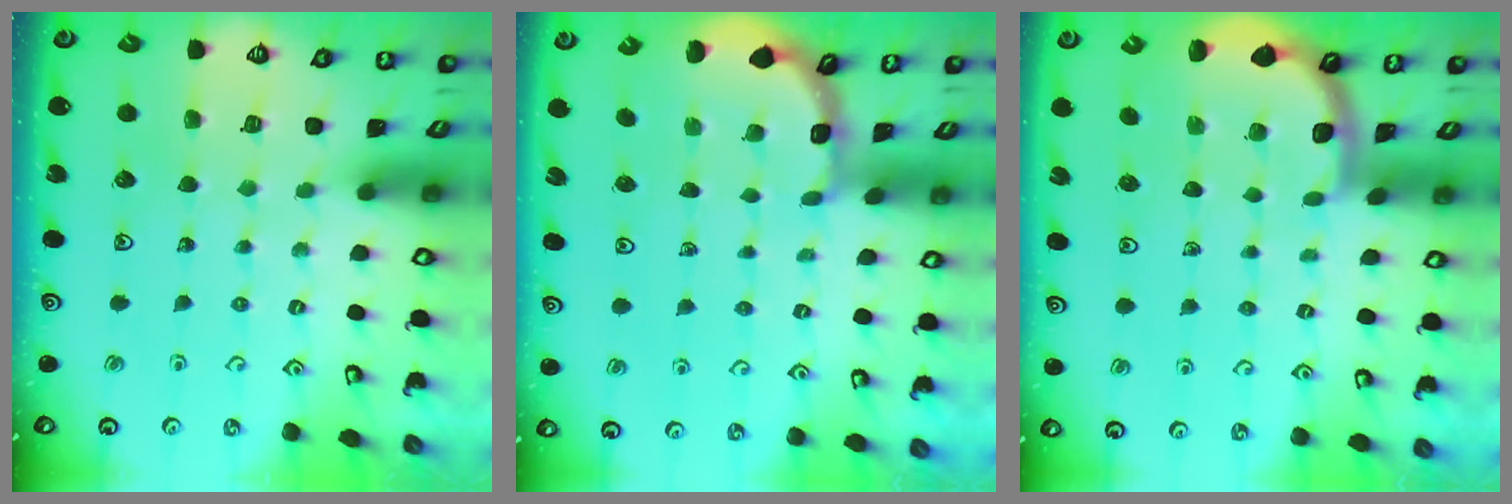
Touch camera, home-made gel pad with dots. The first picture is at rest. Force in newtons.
{"total": 2.1, "press": 2.1, "slide": 0.2}
{"total": 1.9, "press": 1.9, "slide": 0.0}